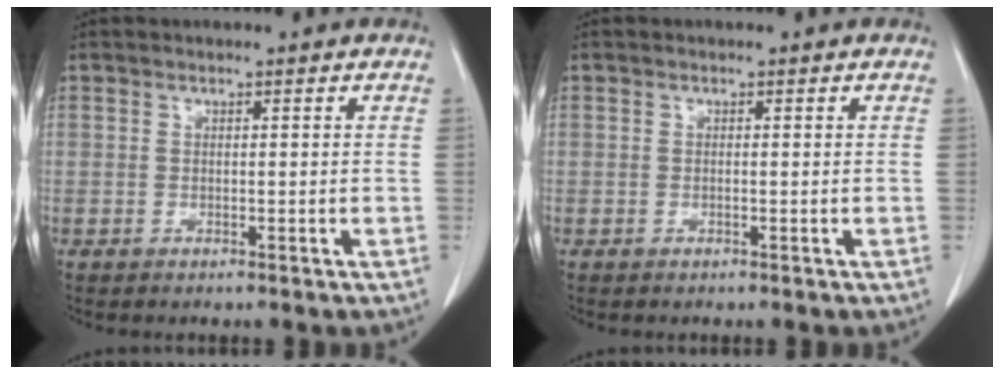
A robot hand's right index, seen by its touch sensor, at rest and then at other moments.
{"total": 0.0}